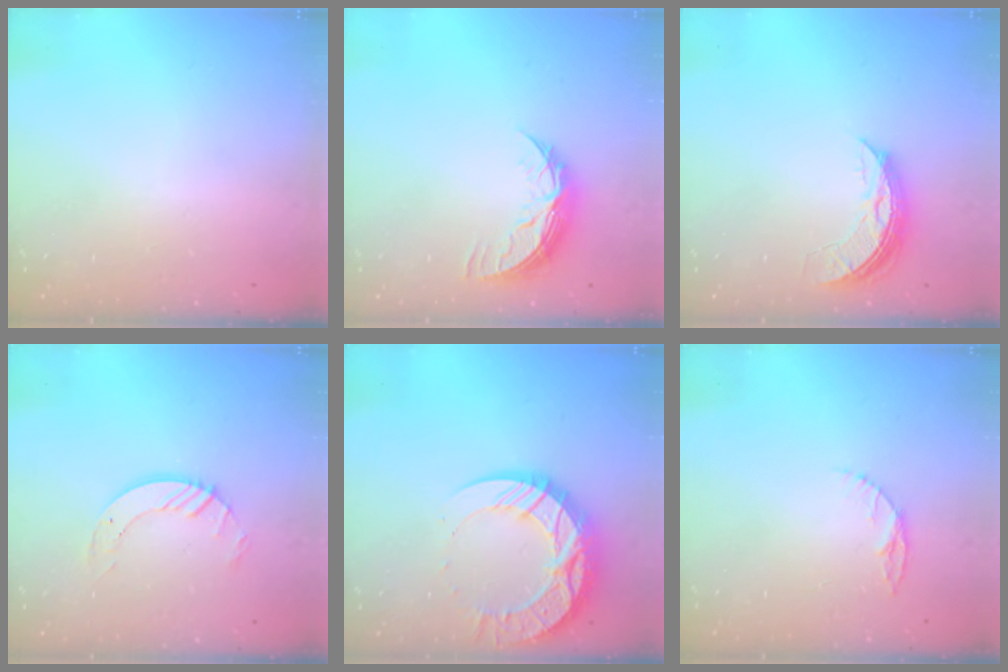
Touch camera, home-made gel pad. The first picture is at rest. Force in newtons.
{"total": 9.0, "press": 9.0, "slide": 0.5}
{"total": 7.4, "press": 7.4, "slide": 0.6}
{"total": 7.0, "press": 7.0, "slide": 0.6}
{"total": 21.4, "press": 21.3, "slide": 1.8}
{"total": 5.0, "press": 5.0, "slide": 0.5}